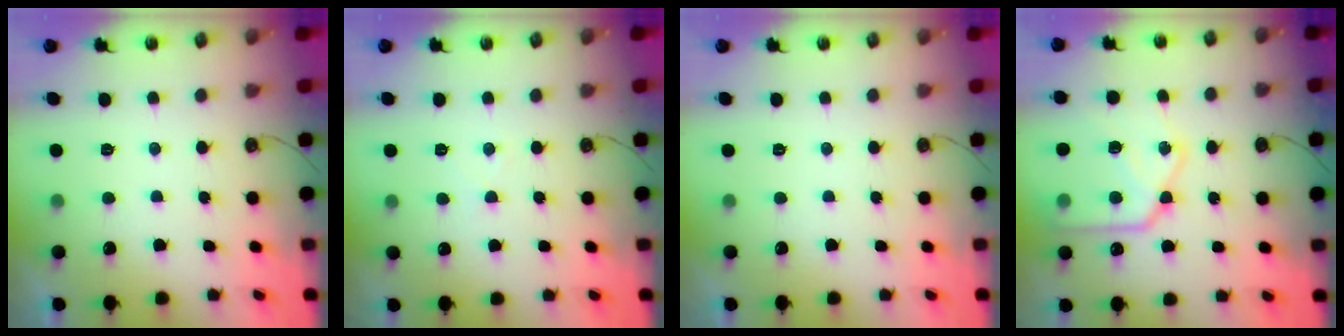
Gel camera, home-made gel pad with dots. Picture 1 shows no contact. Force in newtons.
{"total": 2.5, "press": 2.5, "slide": 0.4}
{"total": 0.0}
{"total": 16.4, "press": 16.4, "slide": 1.6}